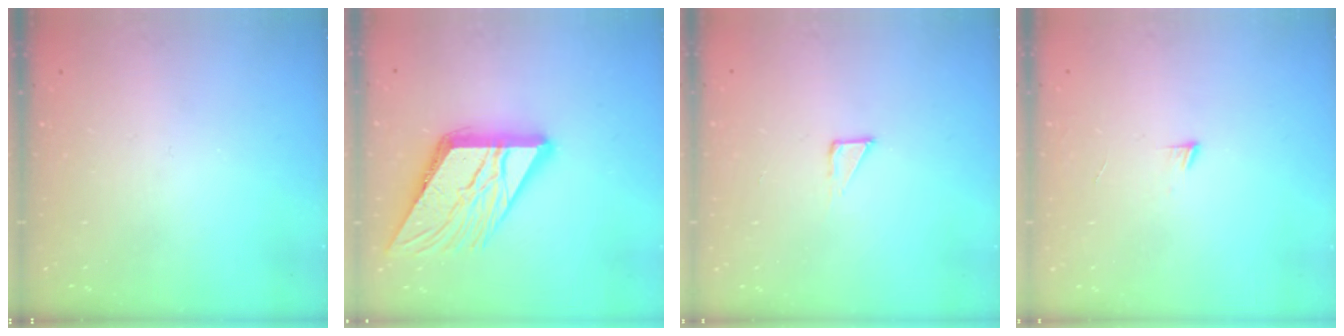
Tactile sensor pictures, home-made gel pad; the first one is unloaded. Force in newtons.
{"total": 20.0, "press": 19.8, "slide": 2.2}
{"total": 2.3, "press": 2.3, "slide": 0.1}
{"total": 4.3, "press": 4.2, "slide": 0.4}